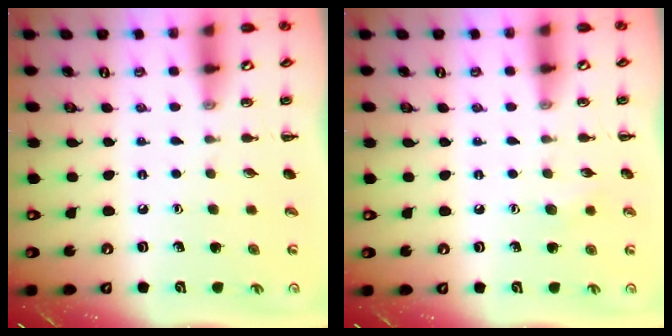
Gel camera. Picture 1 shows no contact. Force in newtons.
{"total": 4.6, "press": 4.5, "slide": 1.0}